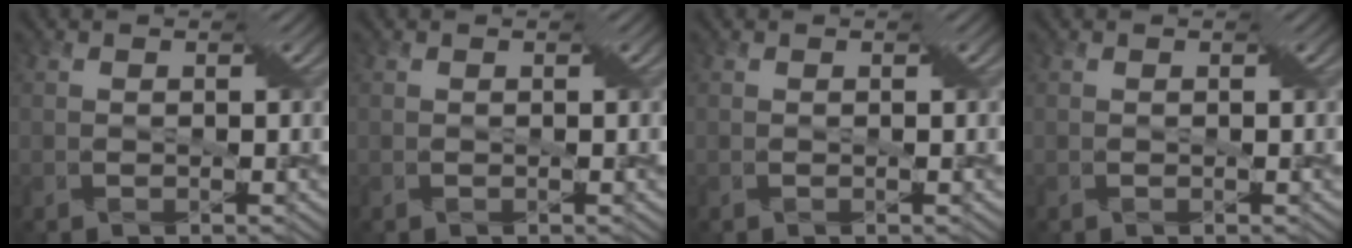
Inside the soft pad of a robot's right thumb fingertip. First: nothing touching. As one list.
[{"total": 0.0}, {"total": 0.0}, {"total": 0.0}]